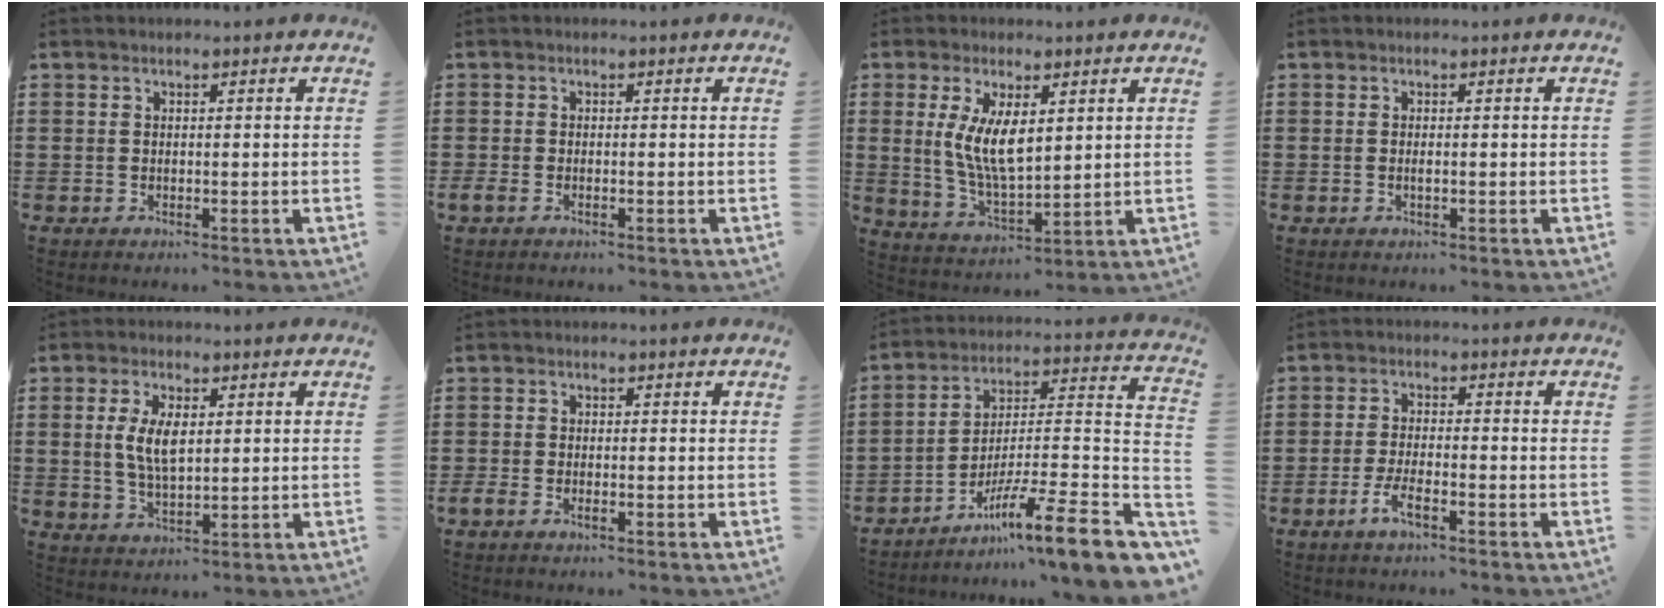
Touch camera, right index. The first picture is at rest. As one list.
[{"total": 0.8, "force": [-0.6, 0.3, 0.5], "torque": [-0.012, -0.002, -0.010]}, {"total": 7.7, "force": [1.6, 3.3, 6.8], "torque": [-0.141, 0.004, 0.028]}, {"total": 0.7, "force": [-0.2, 0.1, 0.6], "torque": [-0.013, -0.004, -0.002]}, {"total": 5.7, "force": [0.9, 2.7, 5.0], "torque": [-0.110, 0.006, 0.013]}, {"total": 1.3, "force": [-0.9, 0.5, 0.8], "torque": [-0.023, -0.003, -0.018]}, {"total": 11.8, "force": [-7.8, 1.0, 8.9], "torque": [-0.131, 0.004, -0.141]}, {"total": 3.8, "force": [-2.5, 0.6, 2.8], "torque": [-0.068, -0.003, -0.053]}]